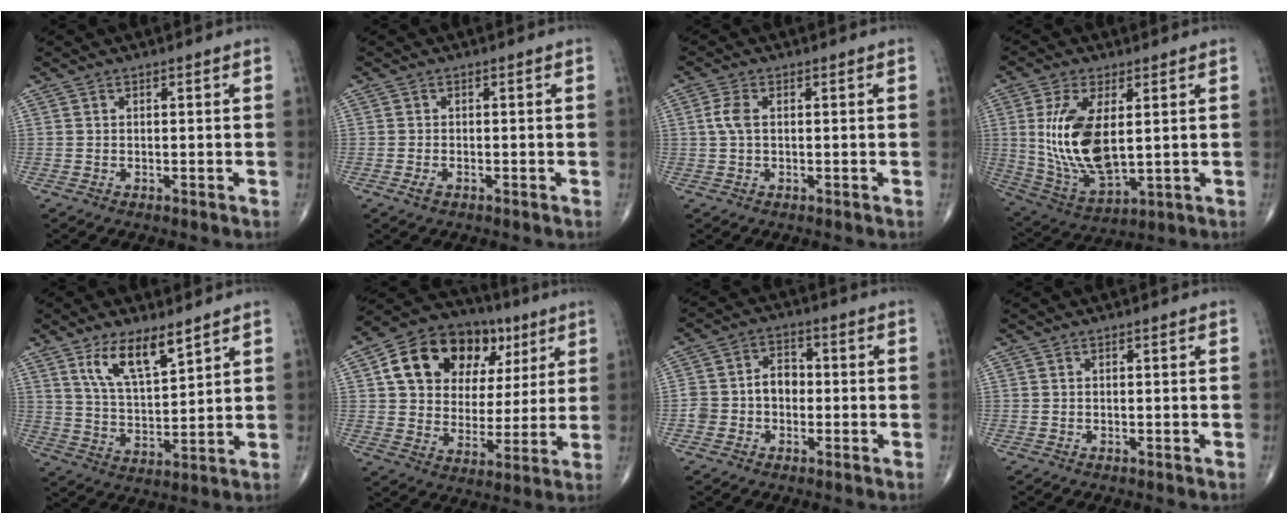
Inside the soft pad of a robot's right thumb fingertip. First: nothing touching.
{"total": 1.4, "force": [-0.8, 0.8, 1.0], "torque": [-0.022, 0.002, -0.014]}
{"total": 3.0, "force": [0.3, 1.5, 2.5], "torque": [-0.067, 0.008, 0.004]}
{"total": 15.4, "force": [2.1, 7.2, 13.4], "torque": [-0.268, -0.021, 0.057]}
{"total": 10.1, "force": [6.3, 3.5, 7.1], "torque": [-0.120, -0.039, 0.126]}
{"total": 20.1, "force": [7.3, 14.5, 11.8], "torque": [-0.152, 0.011, 0.122]}
{"total": 6.6, "force": [-0.9, 5.1, 4.1], "torque": [-0.056, 0.031, -0.023]}
{"total": 0.0}